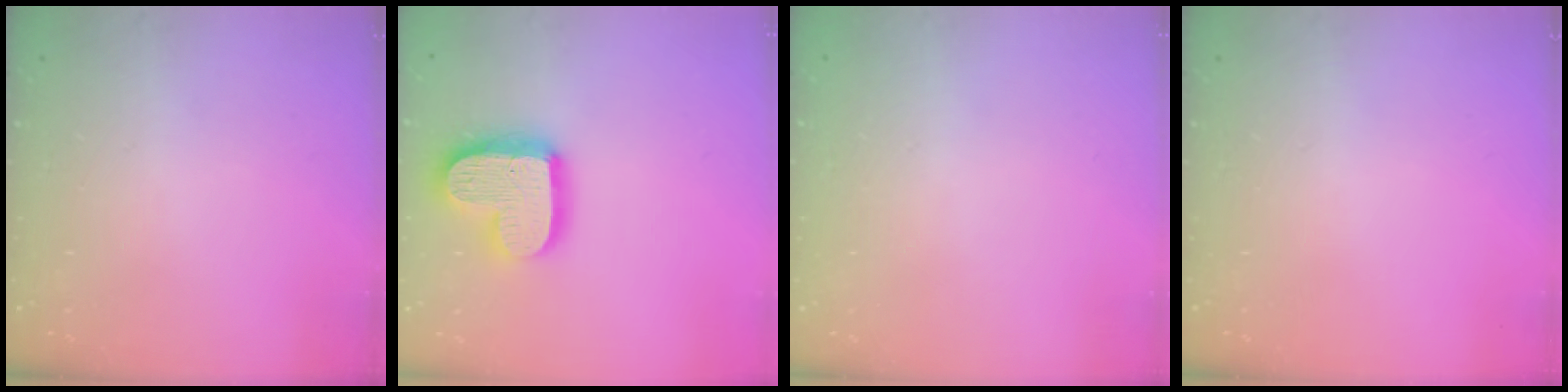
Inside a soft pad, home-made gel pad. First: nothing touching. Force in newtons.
{"total": 17.1, "press": 17.1, "slide": 1.4}
{"total": 0.0}
{"total": 0.0}